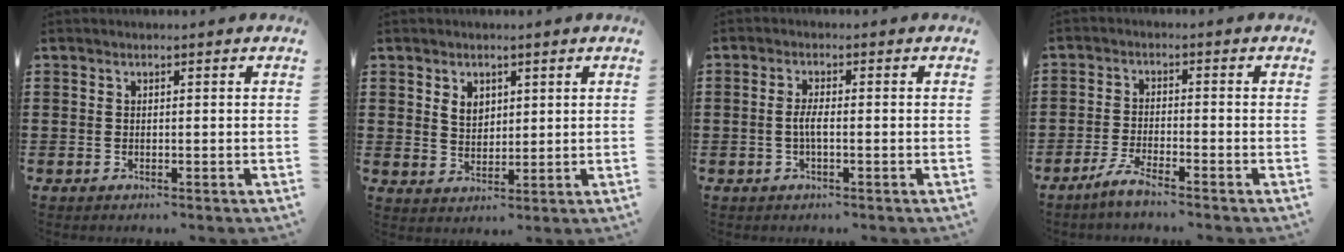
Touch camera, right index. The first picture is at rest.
{"total": 3.2, "force": [1.6, 2.3, 1.6], "torque": [-0.038, 0.009, 0.029]}
{"total": 2.7, "force": [-0.6, 0.5, 2.6], "torque": [-0.061, -0.005, -0.016]}
{"total": 3.4, "force": [-2.8, 0.0, 1.8], "torque": [-0.053, -0.005, -0.060]}